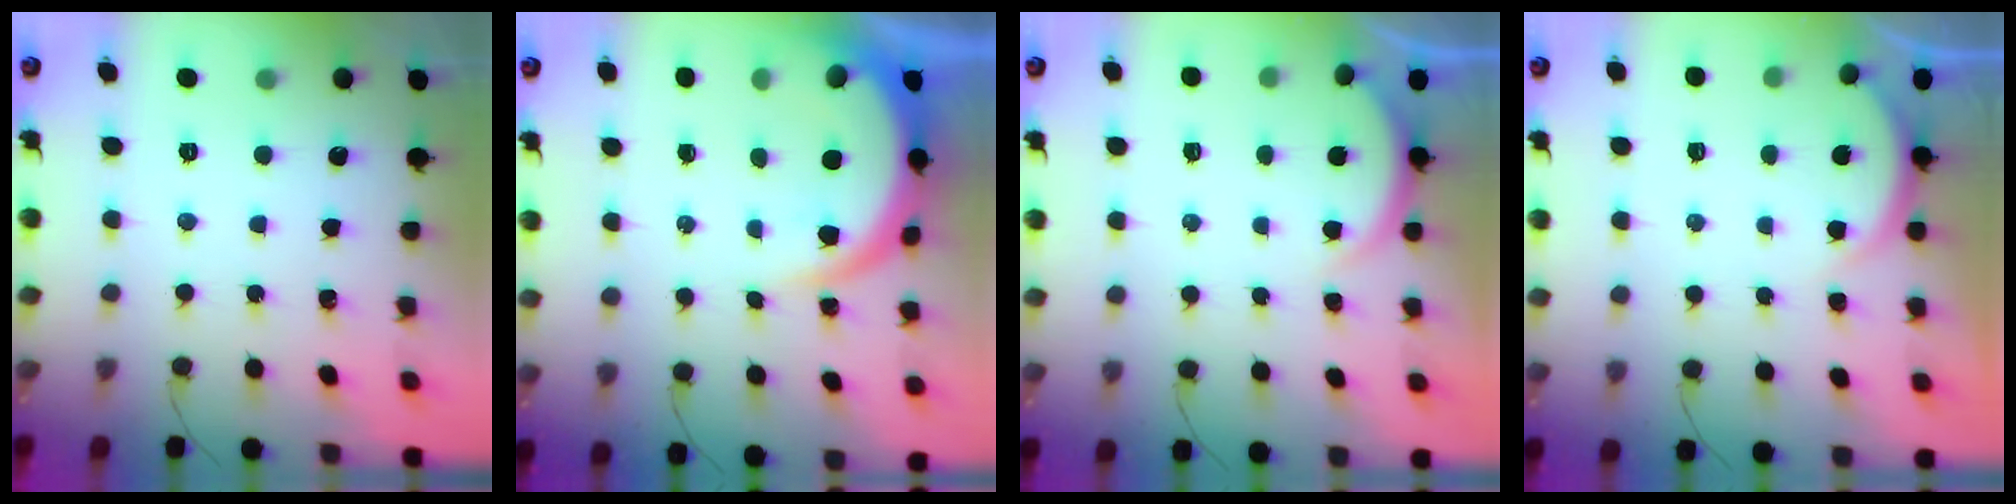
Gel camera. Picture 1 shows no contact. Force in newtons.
{"total": 9.1, "press": 9.1, "slide": 1.1}
{"total": 1.9, "press": 1.9, "slide": 0.5}
{"total": 2.8, "press": 2.8, "slide": 0.4}